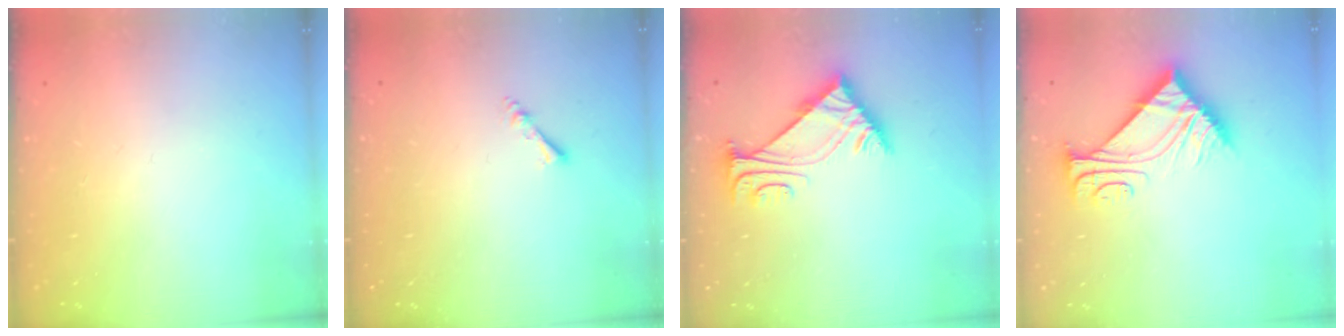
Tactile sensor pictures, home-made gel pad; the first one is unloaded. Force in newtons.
{"total": 2.2, "press": 2.1, "slide": 0.4}
{"total": 6.2, "press": 6.1, "slide": 1.1}
{"total": 8.7, "press": 8.7, "slide": 0.1}